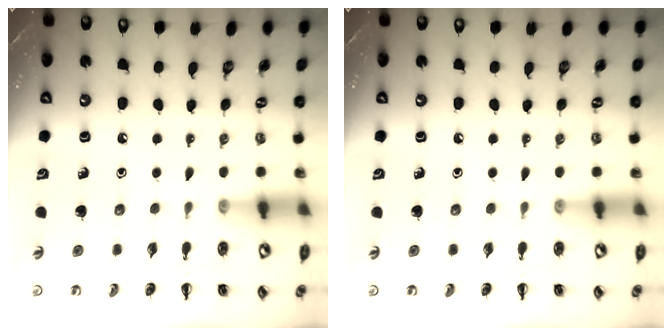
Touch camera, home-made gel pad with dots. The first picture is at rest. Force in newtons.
{"total": 0.0}